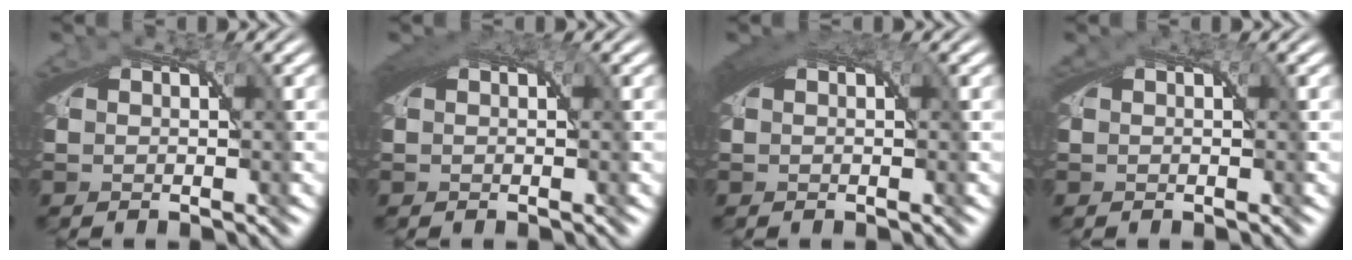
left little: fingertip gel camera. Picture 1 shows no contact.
{"total": 1.8, "force": [0.7, 0.9, 1.4], "torque": [-0.026, -0.001, 0.011]}
{"total": 2.3, "force": [0.9, 1.2, 1.8], "torque": [-0.037, -0.001, 0.015]}
{"total": 0.0}